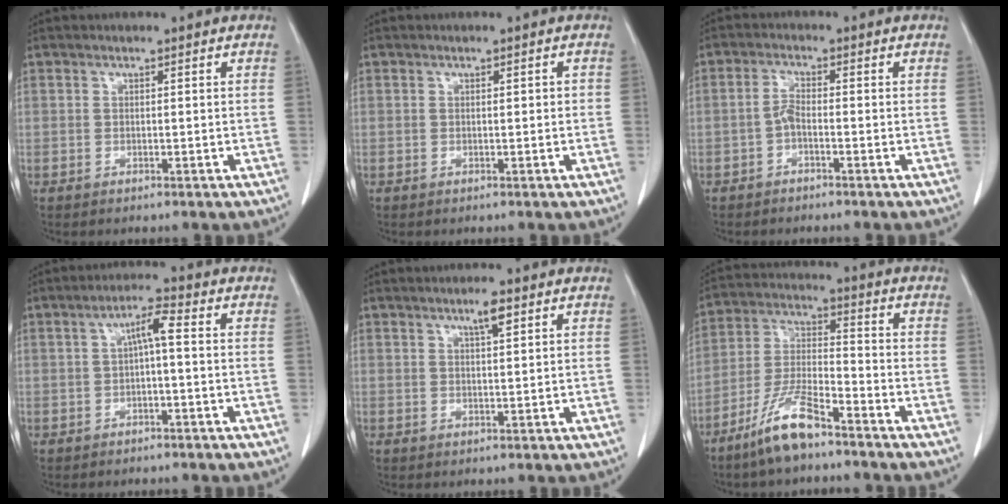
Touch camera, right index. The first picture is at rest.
{"total": 1.0, "force": [0.1, 0.3, 0.9], "torque": [-0.014, 0.003, 0.003]}
{"total": 2.1, "force": [-0.9, 0.5, 1.8], "torque": [-0.036, 0.003, -0.021]}
{"total": 3.5, "force": [0.5, 0.4, 3.4], "torque": [-0.062, 0.011, 0.008]}
{"total": 2.8, "force": [1.7, 0.3, 2.3], "torque": [-0.042, 0.000, 0.029]}
{"total": 9.4, "force": [-6.9, 1.5, 6.2], "torque": [-0.135, -0.014, -0.138]}